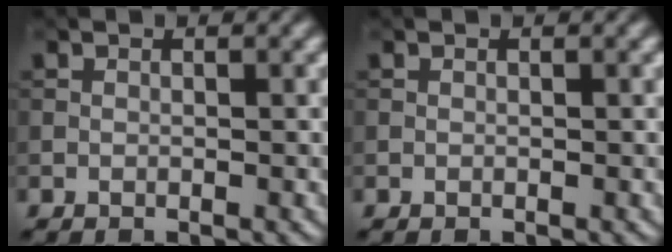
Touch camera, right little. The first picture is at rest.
{"total": 0.0}